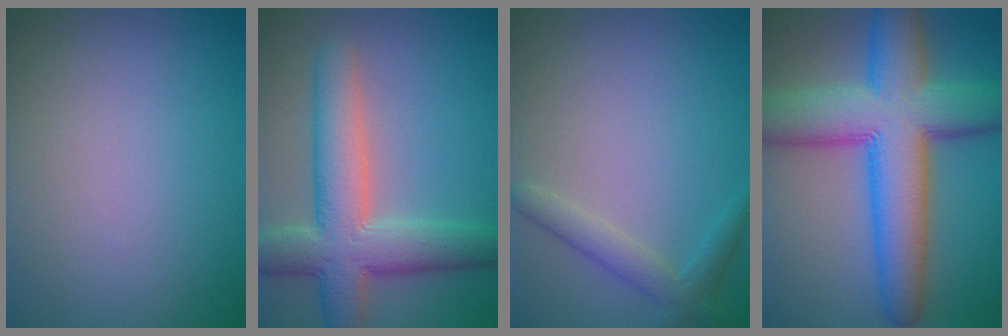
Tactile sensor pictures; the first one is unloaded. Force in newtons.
{"total": 7.8, "press": 7.8, "slide": 0.2}
{"total": 2.3, "press": 2.3, "slide": 0.1}
{"total": 11.7, "press": 11.7, "slide": 0.1}